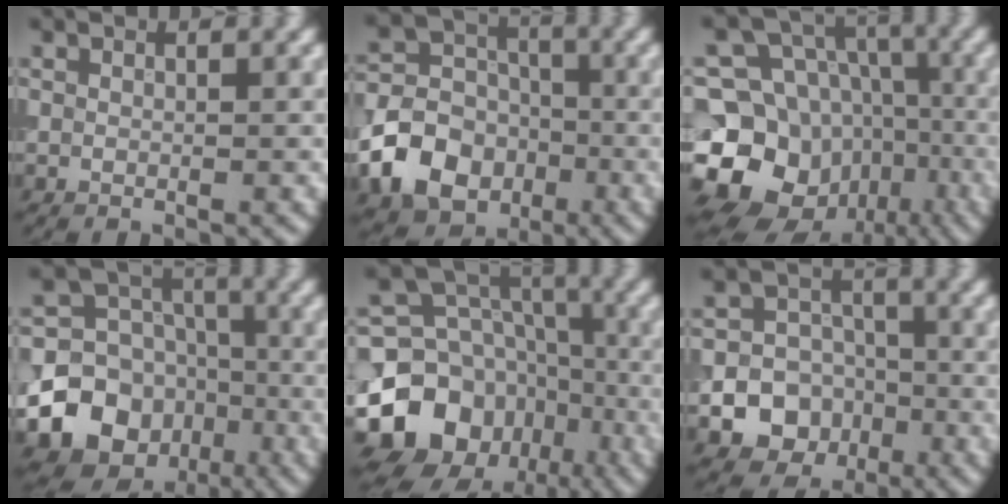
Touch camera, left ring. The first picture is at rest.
{"total": 8.7, "force": [-3.6, 6.9, 4.1], "torque": [-0.065, -0.007, -0.084]}
{"total": 14.9, "force": [-5.4, 12.4, 6.3], "torque": [-0.150, -0.010, -0.095]}
{"total": 18.1, "force": [-7.4, 15.9, 4.4], "torque": [-0.093, -0.056, -0.128]}
{"total": 13.0, "force": [-5.7, 10.3, 5.4], "torque": [-0.113, 0.014, -0.116]}
{"total": 11.2, "force": [-4.3, 10.1, 2.4], "torque": [-0.032, -0.034, -0.078]}